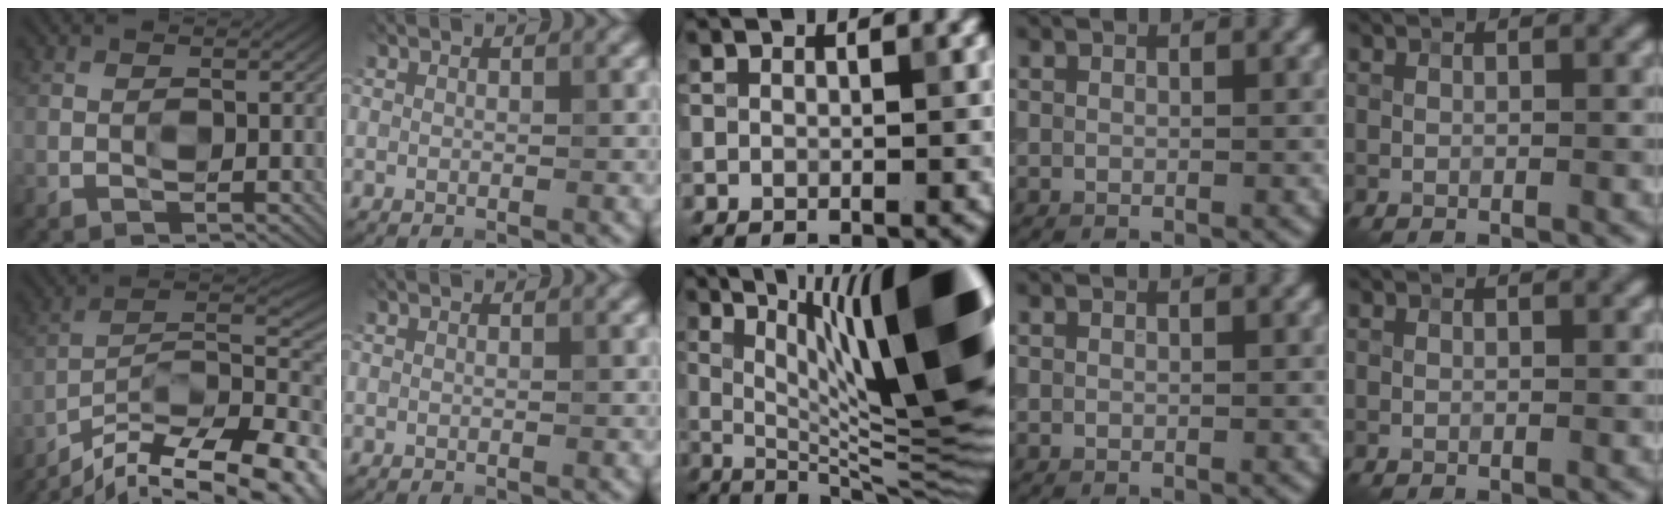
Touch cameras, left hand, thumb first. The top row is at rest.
{"thumb": {"total": 17.5, "force": [-14.2, 5.1, 8.9], "torque": [-0.142, -0.013, -0.226]}, "middle": {"total": 17.5, "force": [3.7, 4.4, 16.5], "torque": [-0.224, 0.022, 0.073]}}